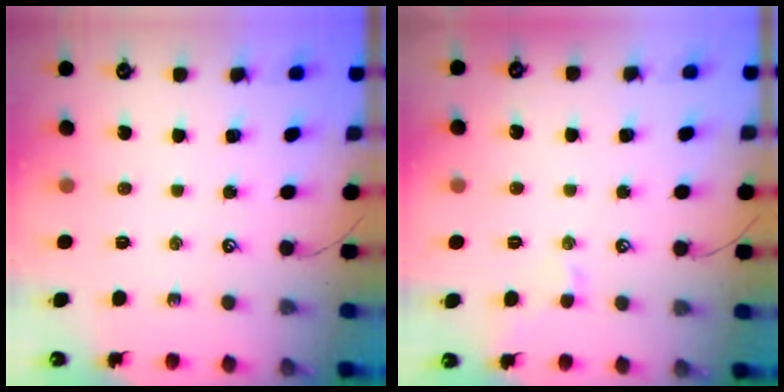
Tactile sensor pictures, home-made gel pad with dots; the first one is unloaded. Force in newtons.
{"total": 0.7, "press": 0.3, "slide": 0.7}